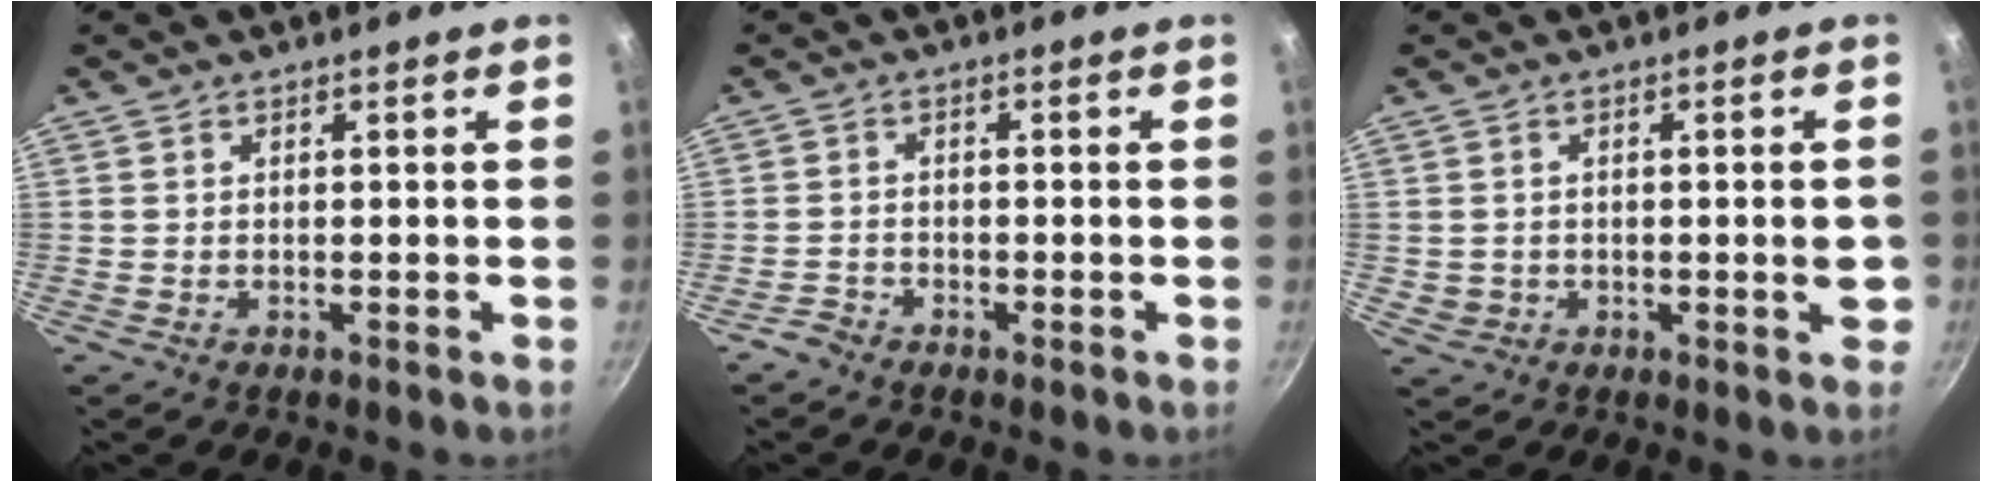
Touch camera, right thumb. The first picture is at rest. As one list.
[{"total": 2.2, "force": [-1.8, 1.1, 0.4], "torque": [-0.008, 0.020, -0.035]}, {"total": 4.3, "force": [-0.2, 2.9, 3.2], "torque": [-0.029, 0.010, 0.004]}]